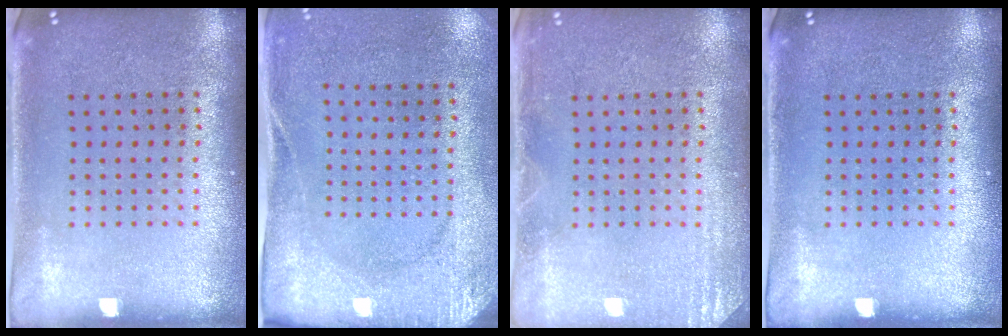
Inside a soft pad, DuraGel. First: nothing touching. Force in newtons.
{"total": 2.6, "press": 2.0, "slide": 1.6}
{"total": 2.0, "press": 2.0, "slide": 0.4}
{"total": 0.0}